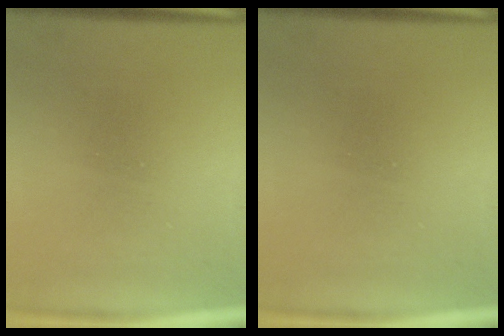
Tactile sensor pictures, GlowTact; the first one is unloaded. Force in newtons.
{"total": 0.0}